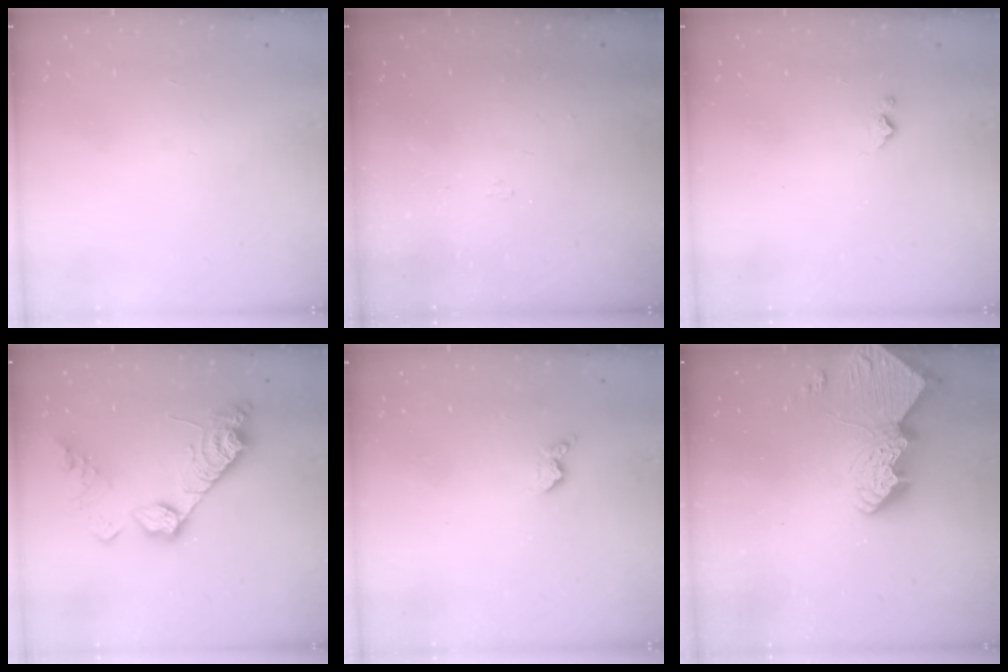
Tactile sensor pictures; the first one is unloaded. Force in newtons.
{"total": 2.9, "press": 2.8, "slide": 0.4}
{"total": 2.9, "press": 2.9, "slide": 0.5}
{"total": 15.9, "press": 15.9, "slide": 0.7}
{"total": 4.1, "press": 4.0, "slide": 0.6}
{"total": 13.1, "press": 13.0, "slide": 0.8}